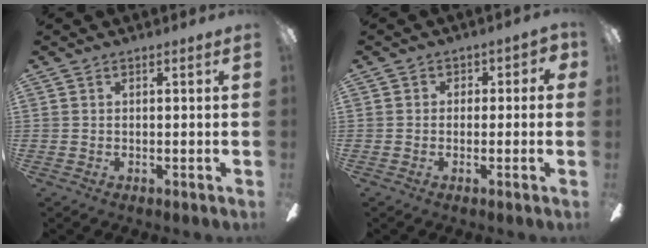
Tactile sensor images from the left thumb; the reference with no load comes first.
{"total": 2.9, "force": [-1.2, 2.3, 1.2], "torque": [-0.011, 0.014, -0.026]}